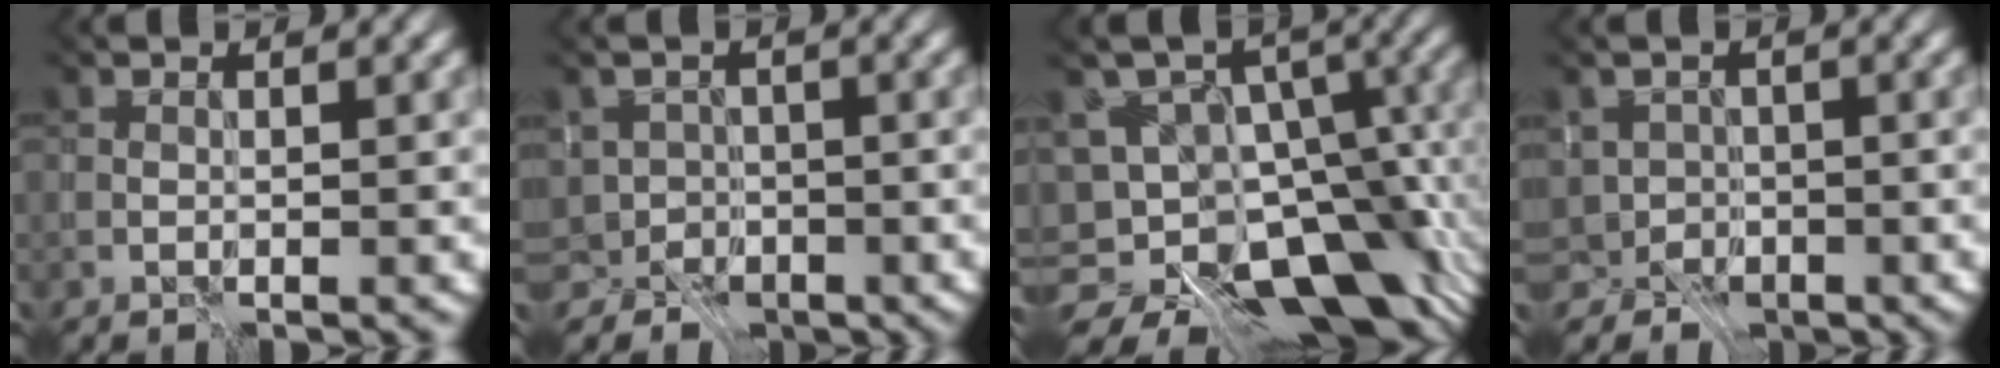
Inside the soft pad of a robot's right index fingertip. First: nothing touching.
{"total": 4.4, "force": [-2.0, 3.9, 0.1], "torque": [0.023, -0.001, -0.039]}
{"total": 14.0, "force": [-8.5, 8.1, 7.7], "torque": [-0.106, 0.011, -0.118]}
{"total": 4.0, "force": [-1.5, 3.7, 0.1], "torque": [0.017, 0.000, -0.029]}